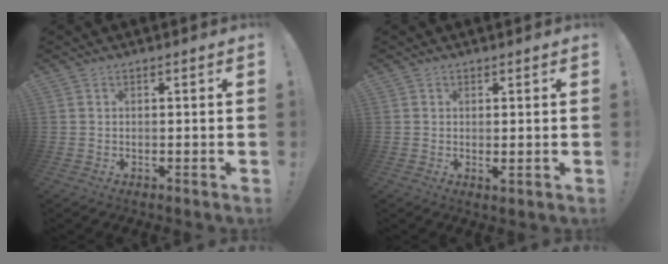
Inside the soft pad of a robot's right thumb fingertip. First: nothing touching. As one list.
[{"total": 1.1, "force": [0.5, 0.5, 0.9], "torque": [-0.012, -0.003, 0.010]}]